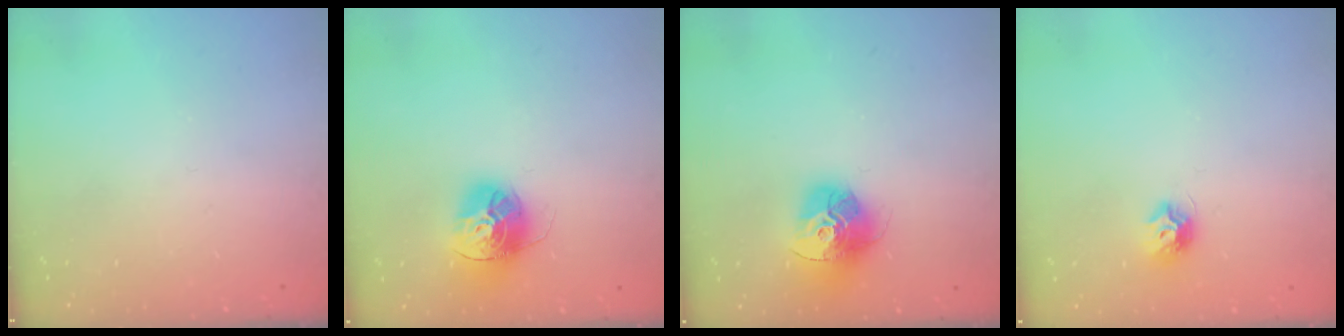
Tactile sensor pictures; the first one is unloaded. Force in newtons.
{"total": 14.8, "press": 14.7, "slide": 1.4}
{"total": 15.8, "press": 15.7, "slide": 1.6}
{"total": 7.4, "press": 7.4, "slide": 0.2}